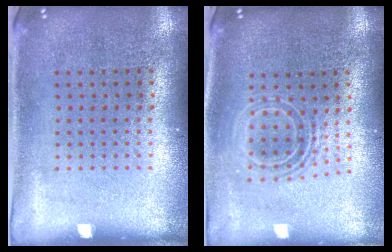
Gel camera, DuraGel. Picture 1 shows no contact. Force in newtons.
{"total": 1.6, "press": 1.3, "slide": 1.0}